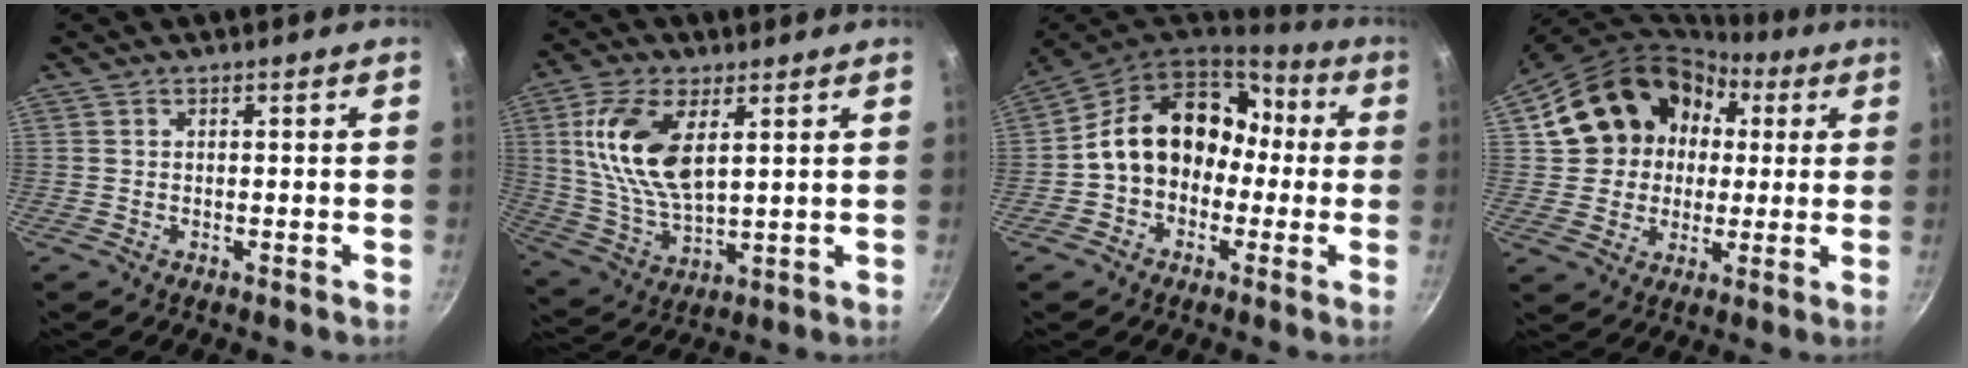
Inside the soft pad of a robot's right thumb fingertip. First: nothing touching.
{"total": 14.6, "force": [4.2, 7.2, 12.0], "torque": [-0.229, -0.016, 0.088]}
{"total": 16.4, "force": [0.1, 13.1, 9.9], "torque": [-0.115, 0.061, -0.008]}
{"total": 18.5, "force": [3.8, 16.0, 8.4], "torque": [-0.127, 0.040, 0.064]}